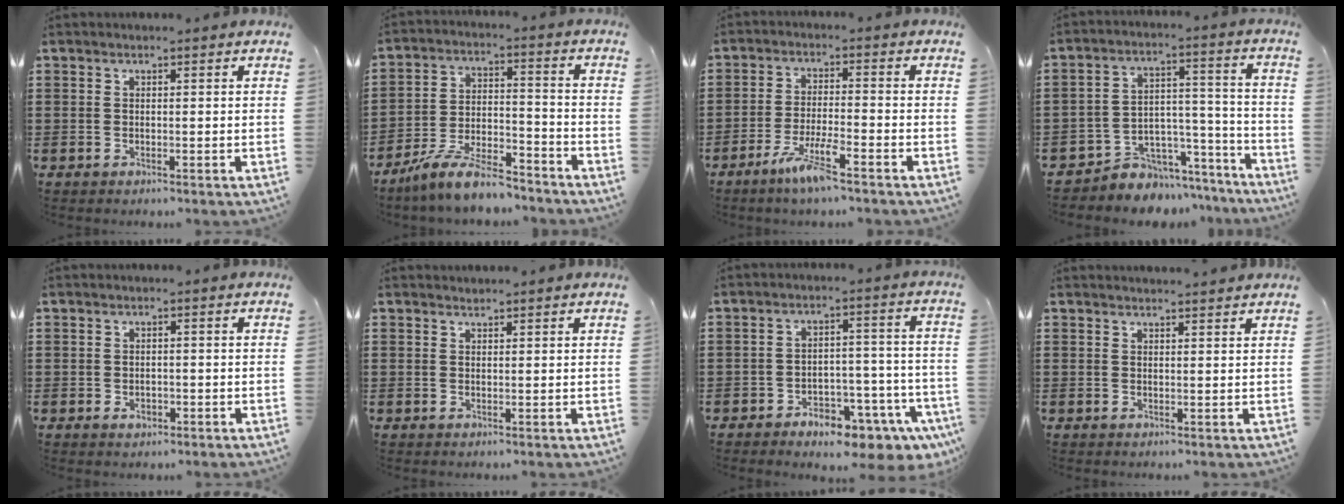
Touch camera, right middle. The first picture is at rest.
{"total": 9.3, "force": [-8.1, 1.5, 4.4], "torque": [-0.083, 0.018, -0.155]}
{"total": 6.0, "force": [-4.1, 0.6, 4.4], "torque": [-0.089, -0.007, -0.074]}
{"total": 6.0, "force": [-5.2, 2.9, 0.3], "torque": [-0.010, 0.016, -0.101]}
{"total": 1.4, "force": [-0.6, 0.8, 0.9], "torque": [-0.018, -0.001, -0.012]}
{"total": 0.8, "force": [0.7, 0.2, -0.1], "torque": [0.000, 0.000, 0.014]}
{"total": 6.2, "force": [-5.2, 1.9, 2.9], "torque": [-0.047, 0.013, -0.094]}
{"total": 1.4, "force": [1.3, -0.1, 0.2], "torque": [0.003, -0.003, 0.024]}